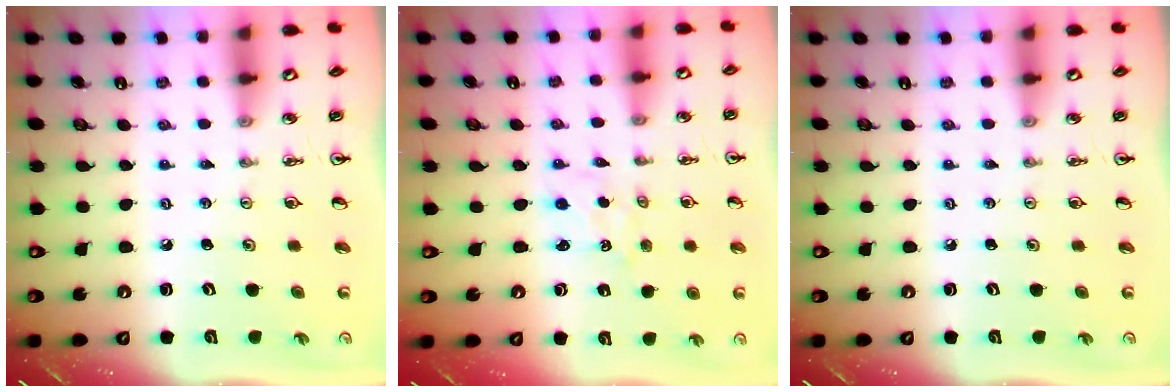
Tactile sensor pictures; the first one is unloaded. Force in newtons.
{"total": 0.9, "press": 0.7, "slide": 0.6}
{"total": 0.0}